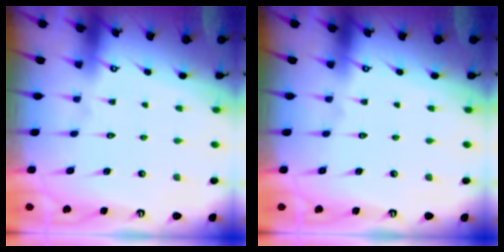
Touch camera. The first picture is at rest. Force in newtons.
{"total": 0.0}